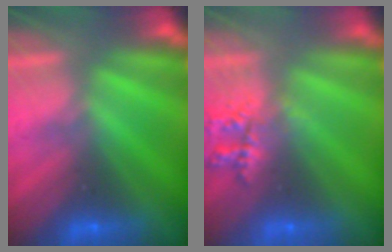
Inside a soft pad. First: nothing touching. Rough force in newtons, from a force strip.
{"total": 2.2}